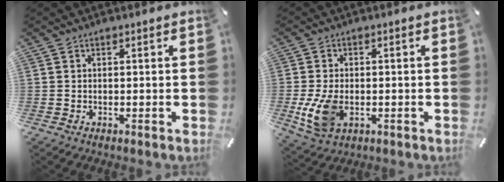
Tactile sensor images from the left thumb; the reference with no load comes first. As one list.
[{"total": 8.8, "force": [-1.7, 5.7, 6.4], "torque": [-0.148, -0.008, -0.031]}]